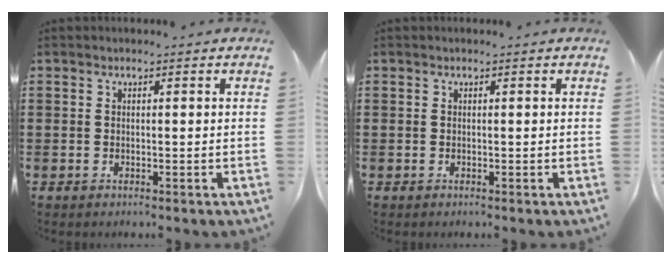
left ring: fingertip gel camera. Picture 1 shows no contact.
{"total": 0.0}